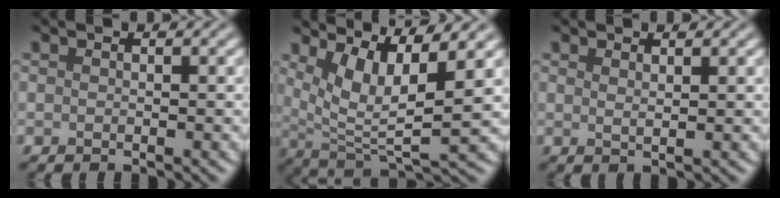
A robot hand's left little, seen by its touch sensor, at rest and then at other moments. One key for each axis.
{"total": 6.3, "fx": 3.0, "fy": 1.7, "fz": 5.3, "tx": -0.102, "ty": -0.005, "tz": 0.062}
{"total": 1.0, "fx": 0.8, "fy": 0.2, "fz": 0.6, "tx": -0.009, "ty": 0.000, "tz": 0.014}